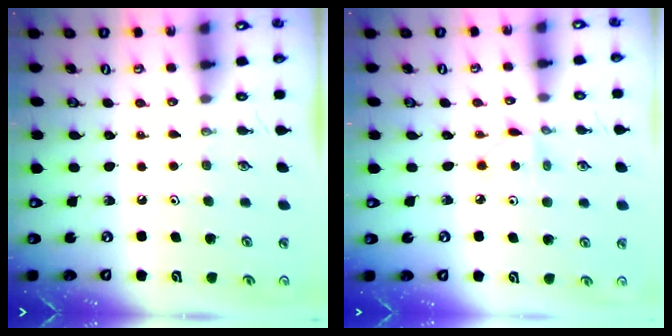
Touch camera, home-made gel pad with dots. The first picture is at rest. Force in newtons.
{"total": 2.8, "press": 2.8, "slide": 0.3}